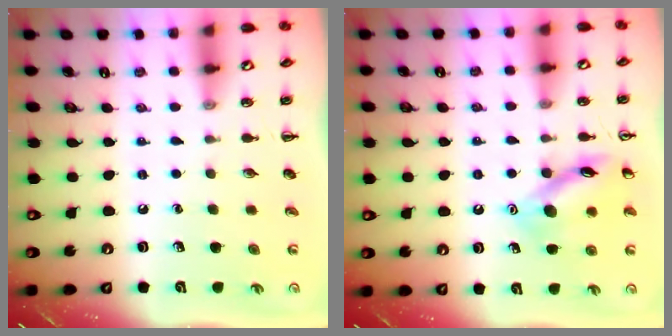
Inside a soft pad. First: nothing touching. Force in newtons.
{"total": 12.3, "press": 12.3, "slide": 1.0}